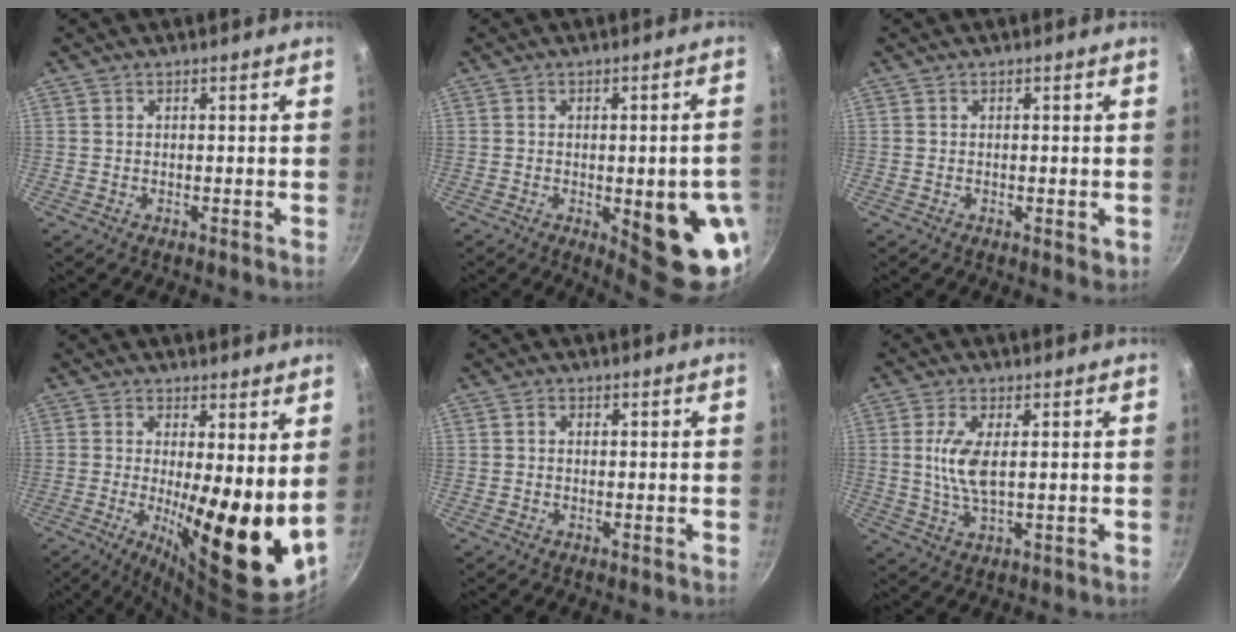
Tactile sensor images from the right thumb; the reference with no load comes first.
{"total": 14.2, "force": [-3.6, 4.7, 12.8], "torque": [-0.123, 0.005, -0.036]}
{"total": 1.7, "force": [-0.3, 0.8, 1.5], "torque": [-0.020, -0.003, -0.004]}
{"total": 16.5, "force": [-0.2, 5.0, 15.7], "torque": [-0.213, -0.022, 0.001]}
{"total": 0.8, "force": [0.0, 0.7, 0.4], "torque": [-0.006, 0.005, 0.000]}
{"total": 6.9, "force": [0.9, 2.6, 6.3], "torque": [-0.133, -0.003, 0.019]}